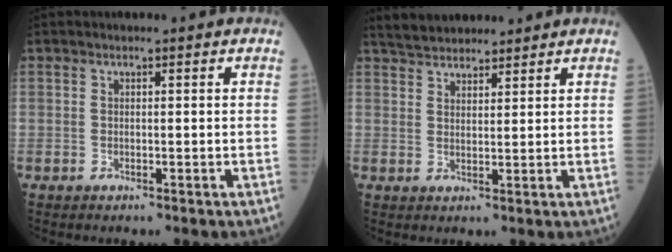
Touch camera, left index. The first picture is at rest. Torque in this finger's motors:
{"motor_torque": [0.18, -0.13, 0.05, 0.01]}